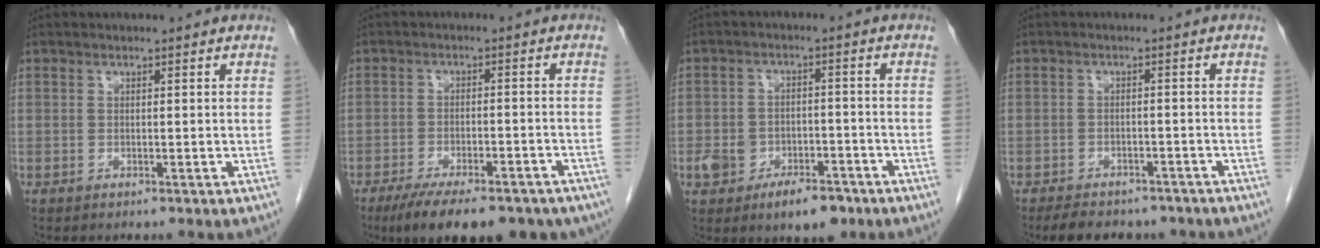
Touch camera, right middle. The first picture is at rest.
{"total": 17.6, "force": [-13.4, 5.8, 9.7], "torque": [-0.129, -0.004, -0.181]}
{"total": 8.5, "force": [-4.9, 4.5, 5.4], "torque": [-0.083, 0.009, -0.069]}
{"total": 10.1, "force": [-8.5, 4.1, 3.8], "torque": [-0.058, 0.003, -0.104]}